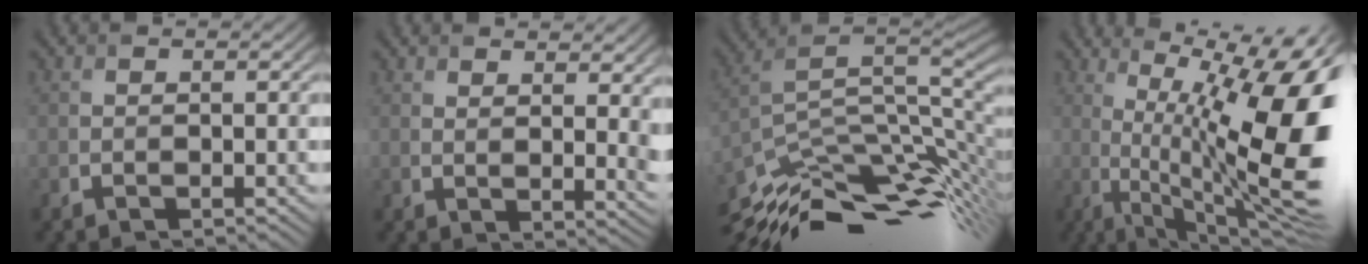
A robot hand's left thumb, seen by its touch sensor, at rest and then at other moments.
{"total": 6.9, "force": [4.0, 2.1, 5.2], "torque": [-0.067, 0.001, 0.067]}
{"total": 13.1, "force": [-6.8, 5.2, 9.9], "torque": [-0.198, -0.009, -0.127]}
{"total": 18.0, "force": [1.2, 5.0, 17.3], "torque": [-0.233, 0.014, 0.035]}